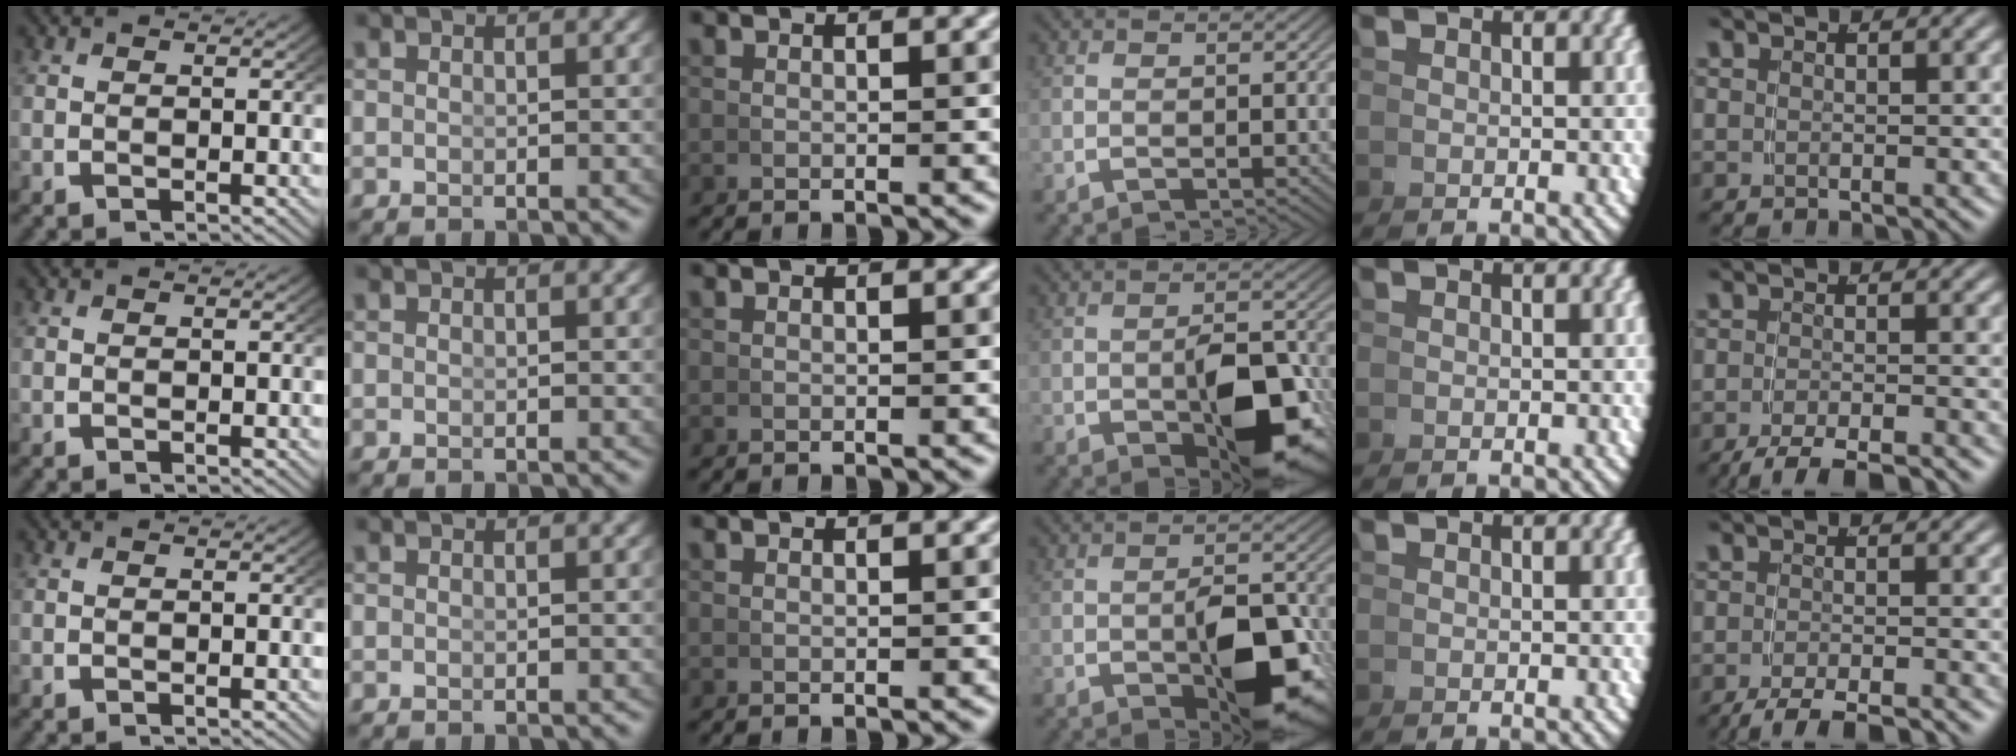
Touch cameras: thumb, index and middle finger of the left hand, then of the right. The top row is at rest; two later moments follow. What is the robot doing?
{"motion": "grasp_and_lifting", "object": "calculator"}